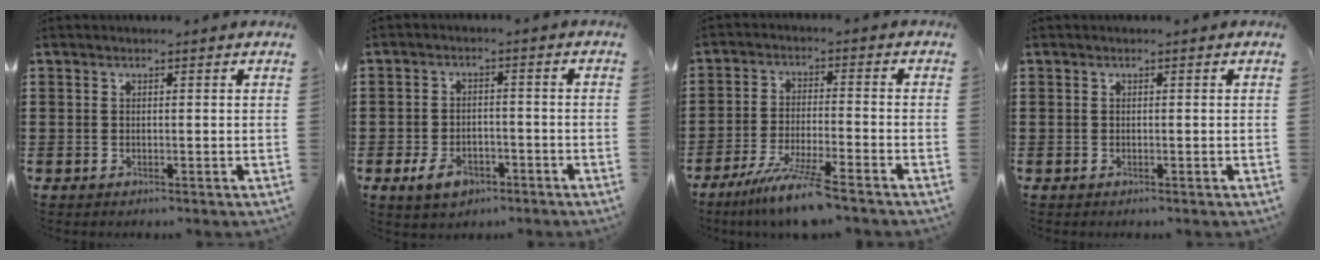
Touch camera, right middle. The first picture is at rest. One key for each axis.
{"total": 4.0, "fx": -2.4, "fy": 2.1, "fz": 2.5, "tx": -0.047, "ty": 0.004, "tz": -0.045}
{"total": 7.8, "fx": -6.3, "fy": -0.4, "fz": 4.6, "tx": -0.093, "ty": -0.018, "tz": -0.118}
{"total": 0.0}